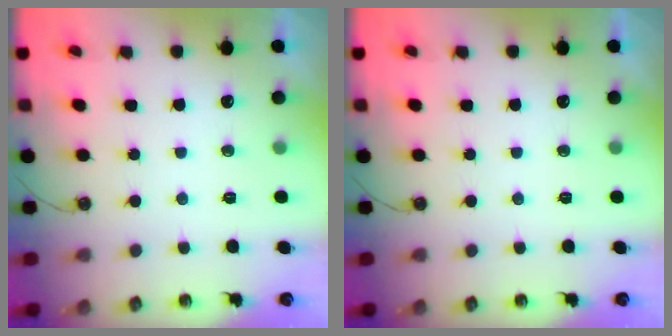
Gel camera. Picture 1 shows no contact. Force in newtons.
{"total": 0.0}